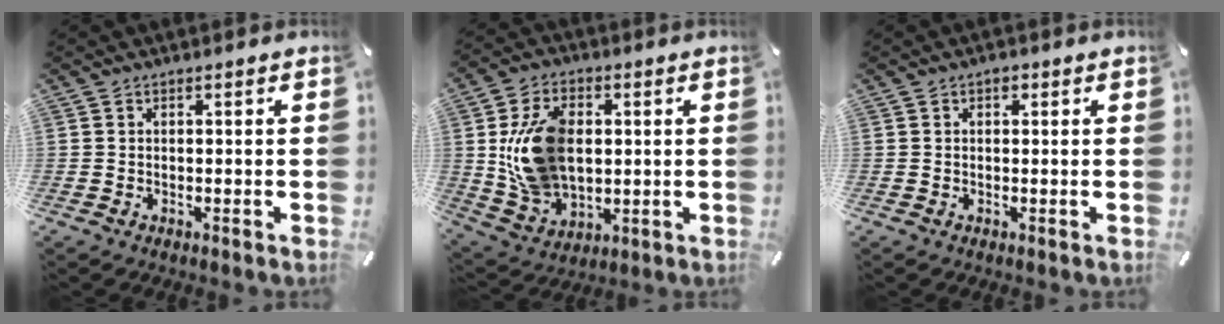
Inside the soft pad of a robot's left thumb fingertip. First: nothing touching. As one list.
[{"total": 15.8, "force": [1.8, 11.7, 10.6], "torque": [-0.217, 0.007, 0.034]}, {"total": 1.2, "force": [0.3, 0.9, 0.7], "torque": [-0.013, 0.007, 0.005]}]